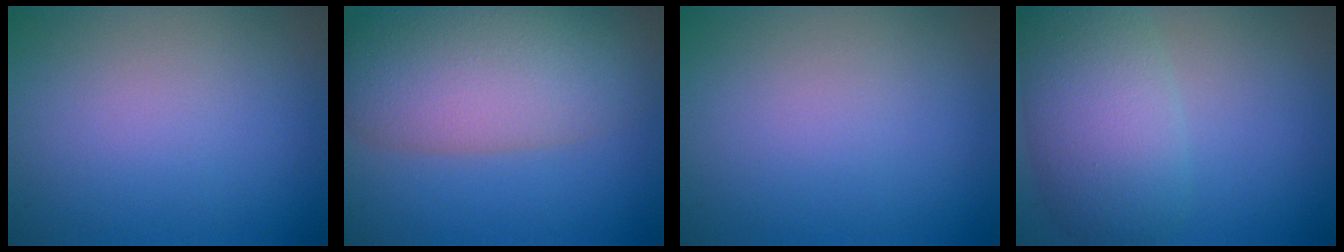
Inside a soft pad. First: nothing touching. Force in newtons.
{"total": 9.4, "press": 9.4, "slide": 0.5}
{"total": 0.0}
{"total": 6.8, "press": 6.8, "slide": 0.3}